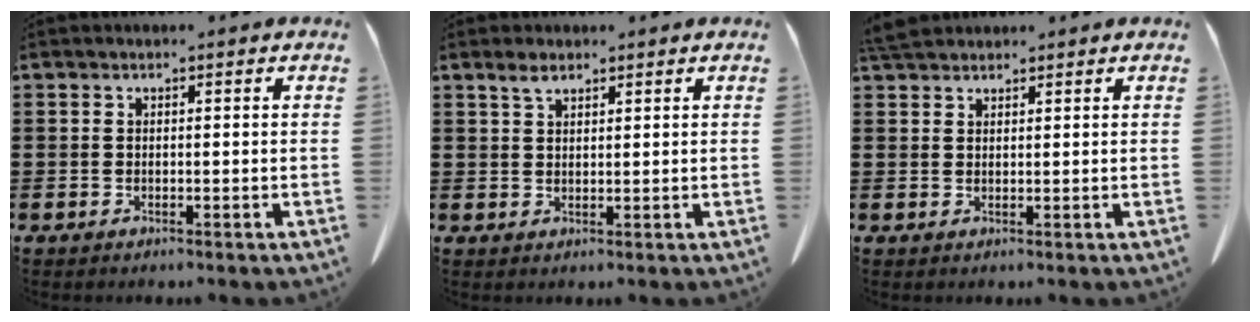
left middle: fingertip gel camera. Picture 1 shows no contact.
{"total": 2.3, "force": [1.7, 0.8, 1.4], "torque": [-0.032, 0.001, 0.032]}
{"total": 3.0, "force": [2.7, 0.7, 1.1], "torque": [-0.030, 0.000, 0.054]}